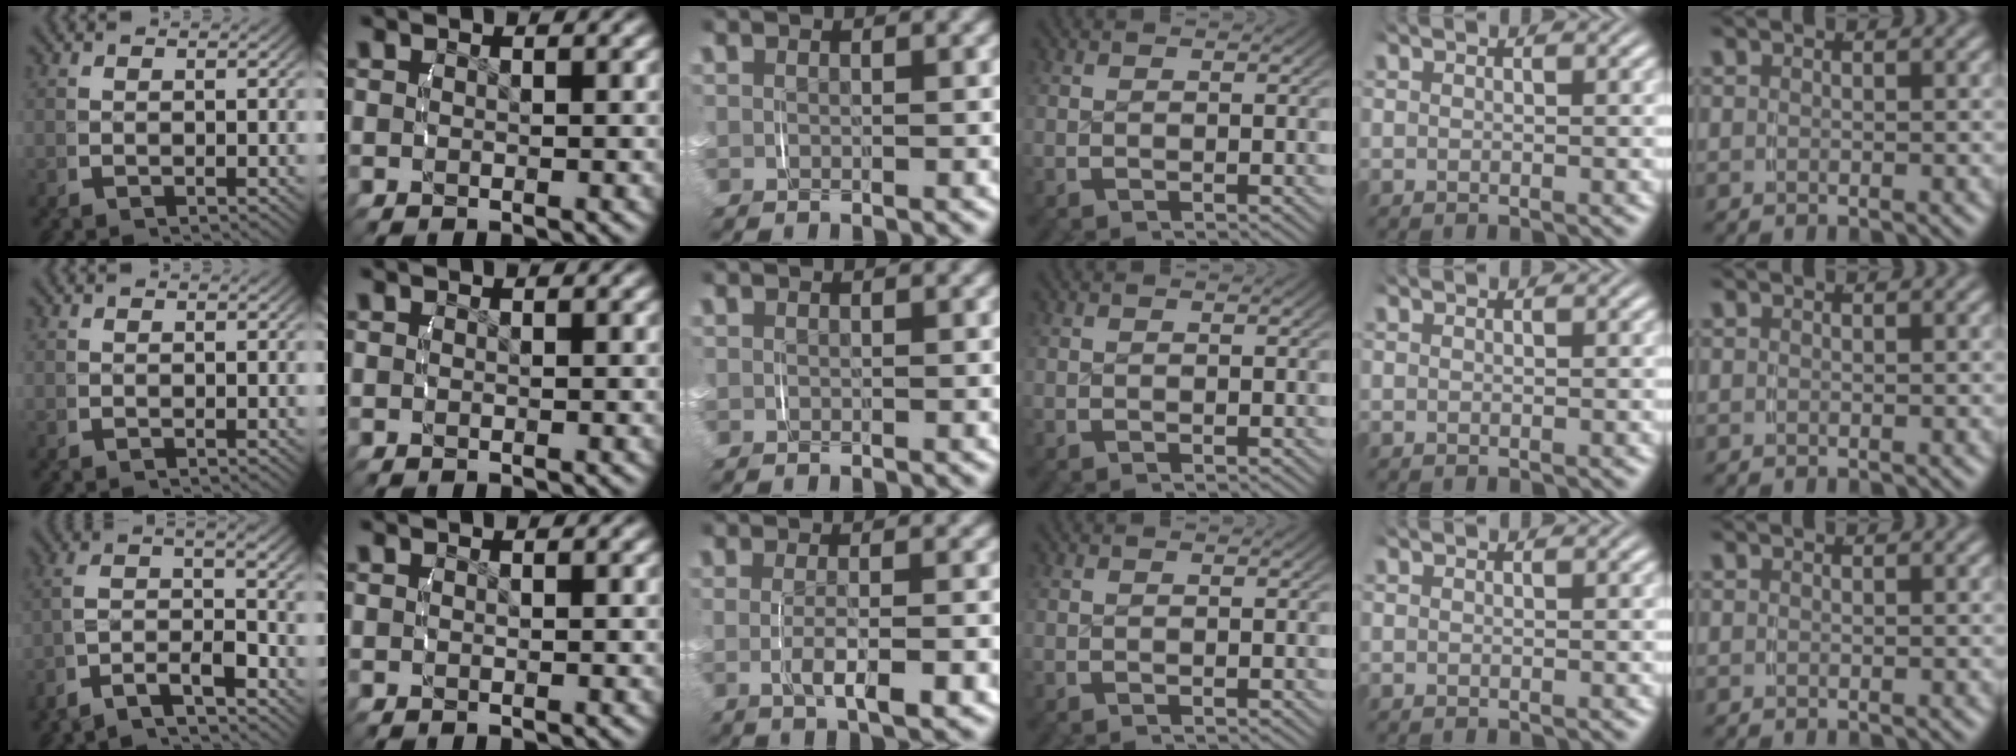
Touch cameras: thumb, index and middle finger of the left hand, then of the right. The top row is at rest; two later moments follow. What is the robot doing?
{"motion": "lift_and_place", "object": "backpack"}